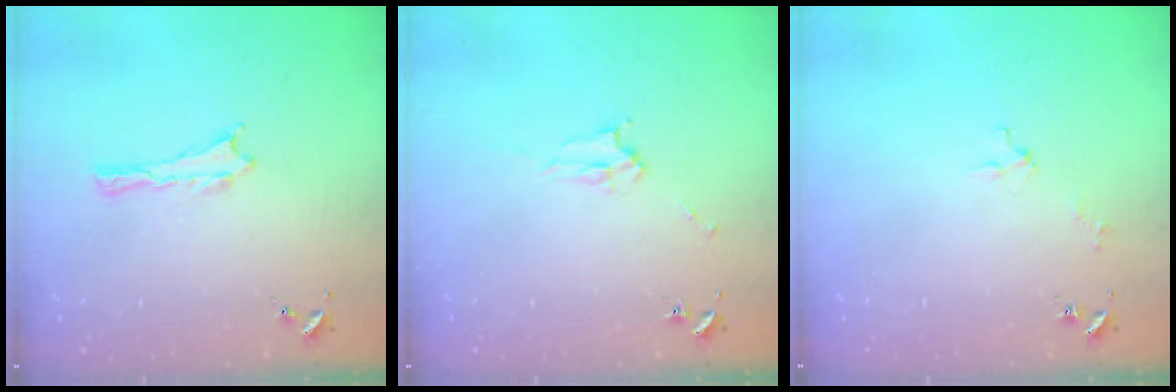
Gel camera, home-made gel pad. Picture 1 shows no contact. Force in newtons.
{"total": 2.3, "press": 2.3, "slide": 0.3}
{"total": 2.0, "press": 2.0, "slide": 0.1}